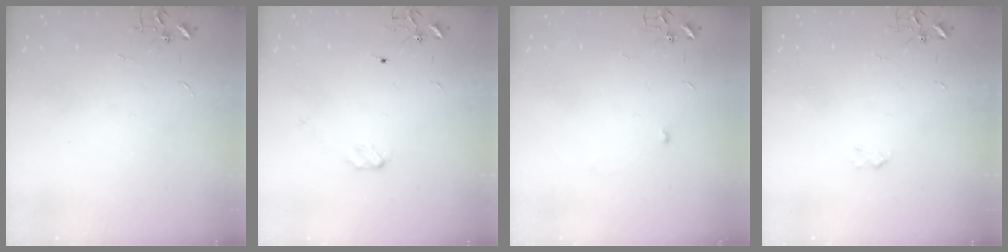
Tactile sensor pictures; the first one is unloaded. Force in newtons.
{"total": 3.4, "press": 3.3, "slide": 0.5}
{"total": 3.9, "press": 3.8, "slide": 0.8}
{"total": 2.4, "press": 2.4, "slide": 0.4}